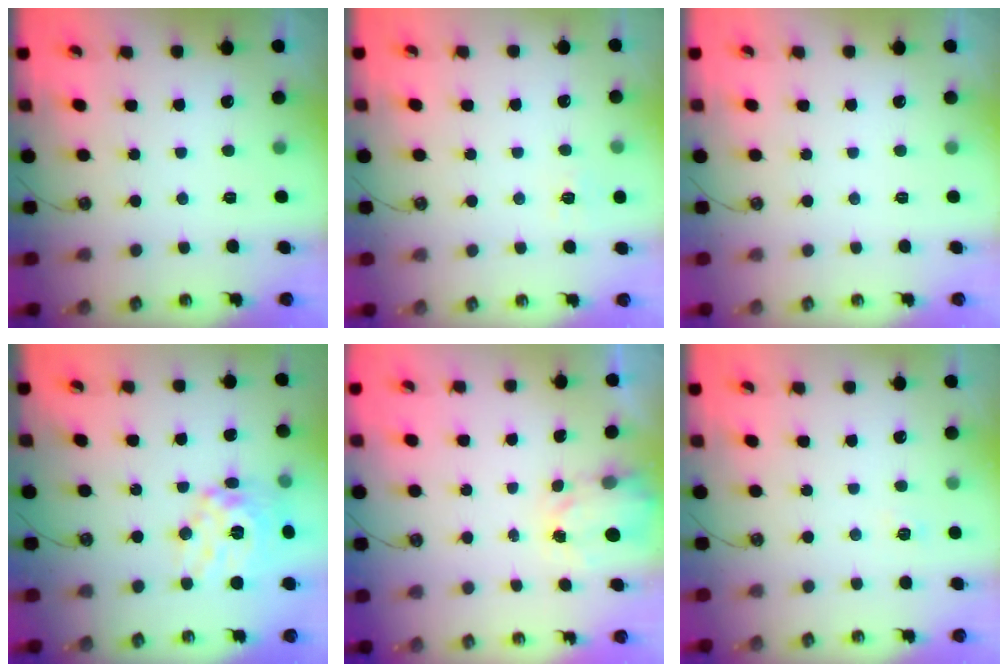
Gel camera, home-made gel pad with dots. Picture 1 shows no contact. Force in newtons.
{"total": 6.6, "press": 6.6, "slide": 0.5}
{"total": 0.0}
{"total": 16.3, "press": 16.2, "slide": 1.5}
{"total": 2.6, "press": 2.6, "slide": 0.4}
{"total": 2.3, "press": 2.3, "slide": 0.3}